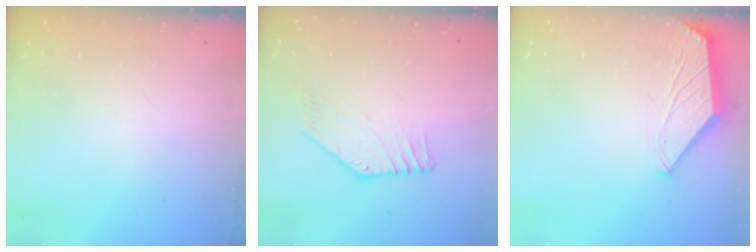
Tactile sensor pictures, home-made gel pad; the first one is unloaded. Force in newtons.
{"total": 2.8, "press": 2.8, "slide": 0.0}
{"total": 1.7, "press": 1.6, "slide": 0.3}